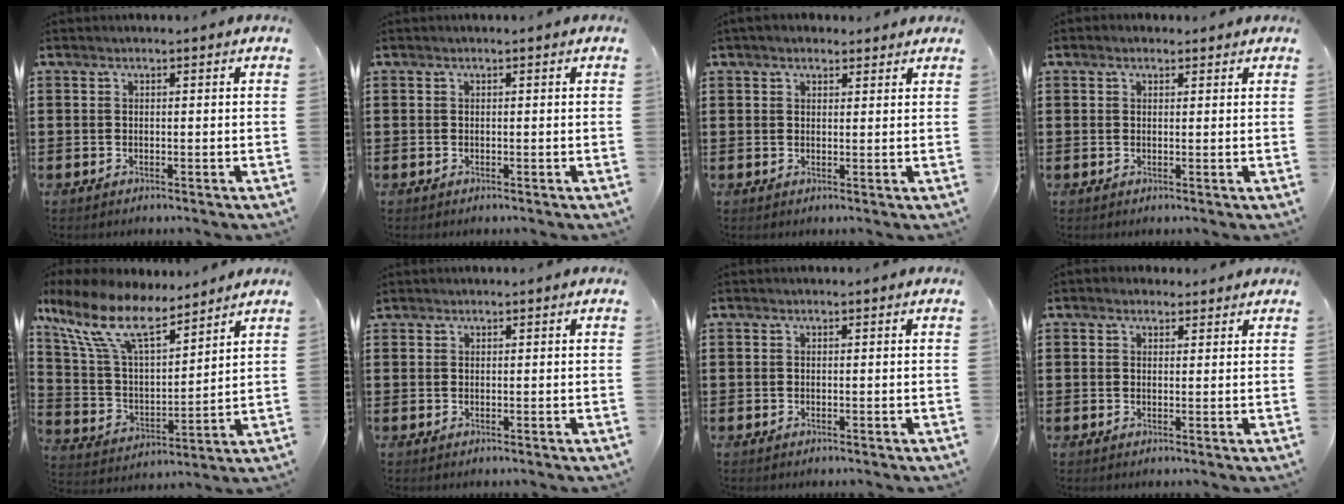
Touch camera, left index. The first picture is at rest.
{"total": 0.0}
{"total": 2.2, "force": [1.8, 1.1, 0.7], "torque": [-0.018, 0.008, 0.034]}
{"total": 1.0, "force": [0.7, 0.6, 0.3], "torque": [-0.007, 0.005, 0.012]}
{"total": 12.6, "force": [9.4, 4.0, 7.4], "torque": [-0.188, -0.047, 0.164]}
{"total": 0.6, "force": [0.5, 0.3, 0.0], "torque": [-0.003, 0.001, 0.011]}
{"total": 0.0}
{"total": 1.7, "force": [1.4, 1.0, 0.3], "torque": [-0.001, 0.004, 0.026]}